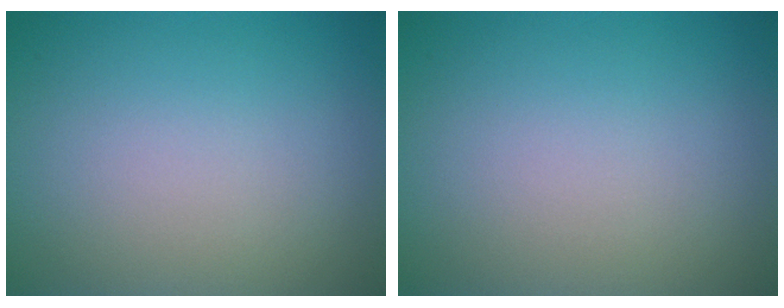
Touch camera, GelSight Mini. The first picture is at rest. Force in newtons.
{"total": 0.0}